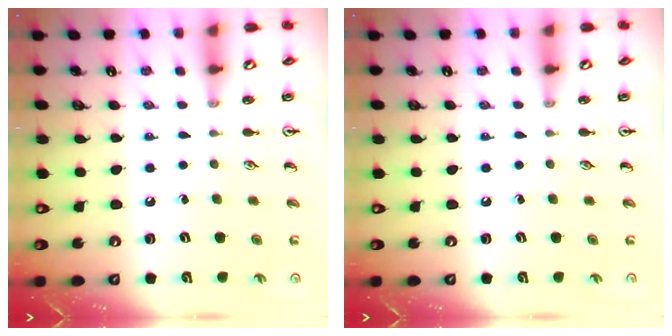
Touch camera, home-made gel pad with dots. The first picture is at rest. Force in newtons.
{"total": 0.0}